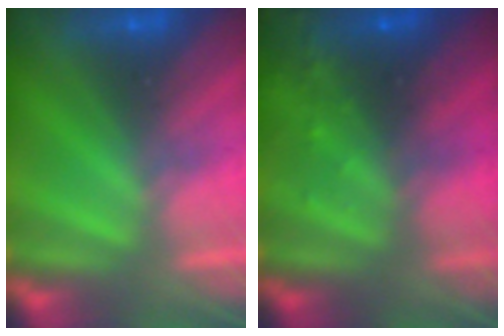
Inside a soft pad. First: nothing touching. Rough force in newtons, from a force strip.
{"total": 7.7}